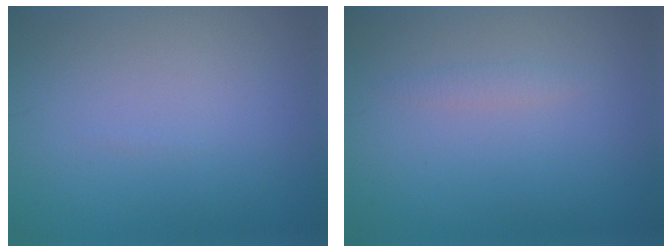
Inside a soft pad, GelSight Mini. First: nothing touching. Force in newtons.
{"total": 0.8, "press": 0.8, "slide": 0.1}